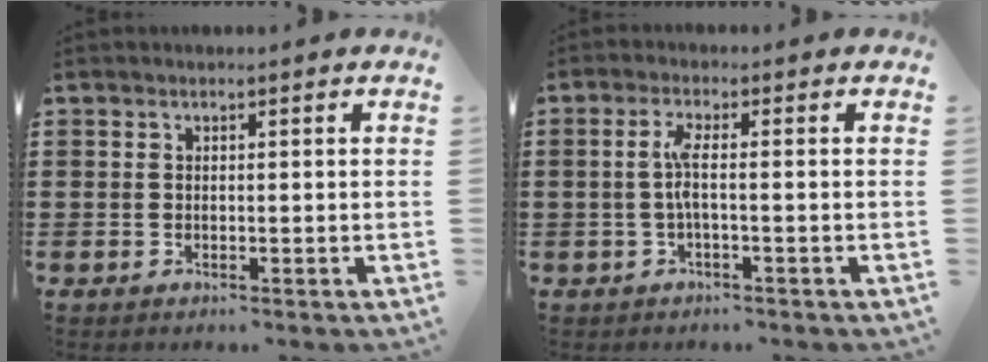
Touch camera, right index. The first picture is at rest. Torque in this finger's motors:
{"motor_torque": [0.87, -0.43, 0.22, 0.11]}